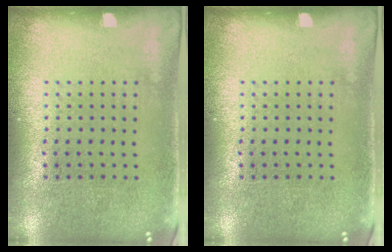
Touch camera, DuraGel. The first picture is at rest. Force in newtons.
{"total": 0.0}